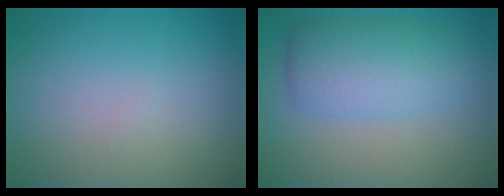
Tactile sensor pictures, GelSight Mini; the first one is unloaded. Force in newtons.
{"total": 5.4, "press": 5.4, "slide": 0.3}